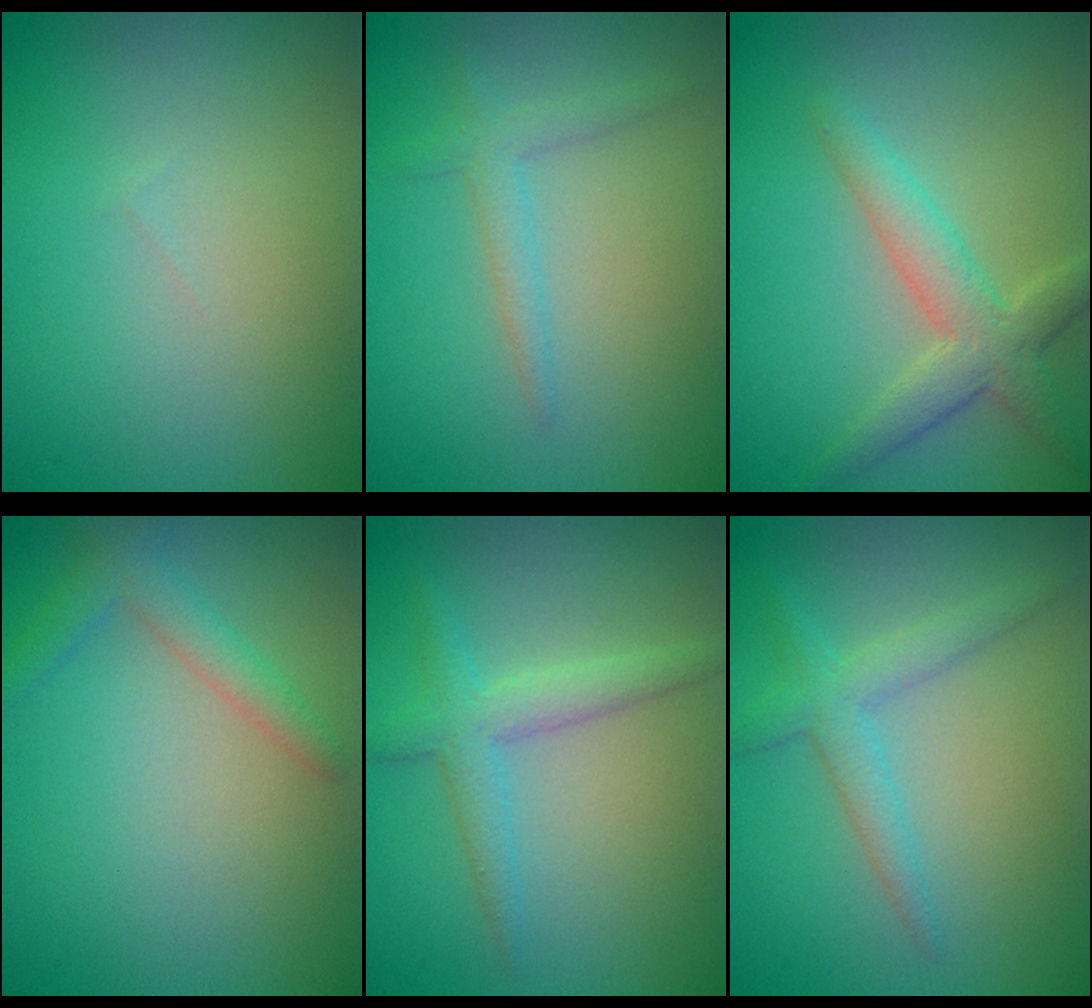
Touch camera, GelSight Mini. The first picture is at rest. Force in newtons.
{"total": 1.8, "press": 1.8, "slide": 0.1}
{"total": 3.7, "press": 3.7, "slide": 0.3}
{"total": 2.2, "press": 2.2, "slide": 0.0}
{"total": 2.7, "press": 2.7, "slide": 0.2}
{"total": 2.5, "press": 2.5, "slide": 0.1}